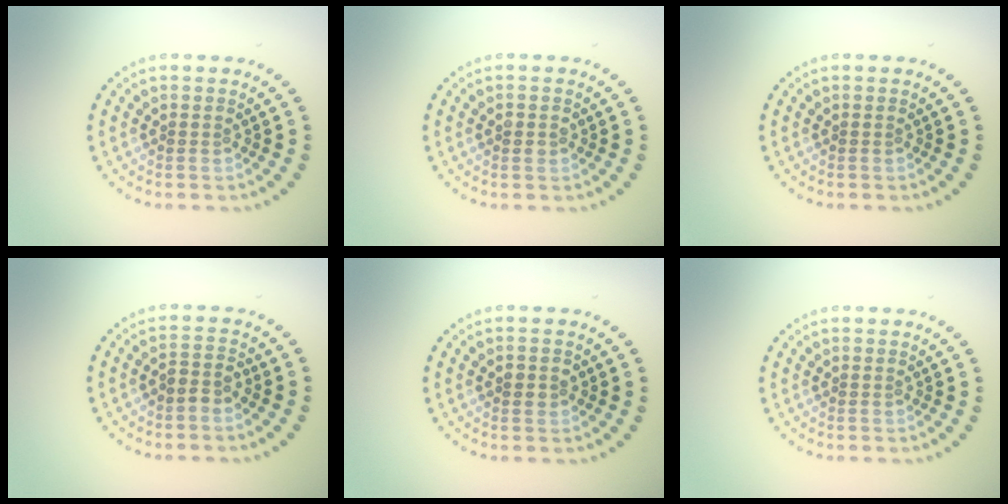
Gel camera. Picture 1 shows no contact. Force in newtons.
{"total": 1.4, "press": 1.4, "slide": 0.1}
{"total": 0.0}
{"total": 1.5, "press": 1.2, "slide": 0.9}
{"total": 1.4, "press": 1.3, "slide": 0.1}
{"total": 0.0}